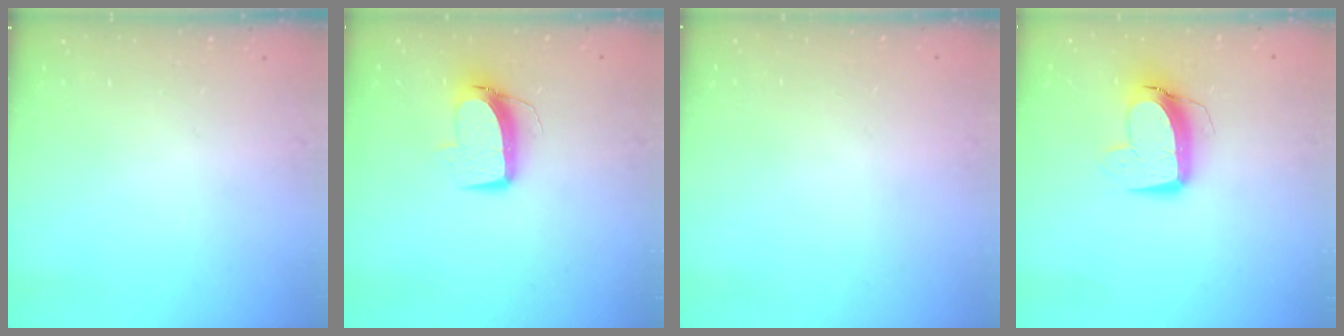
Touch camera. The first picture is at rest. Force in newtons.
{"total": 9.9, "press": 9.9, "slide": 0.8}
{"total": 0.0}
{"total": 11.1, "press": 11.1, "slide": 0.9}